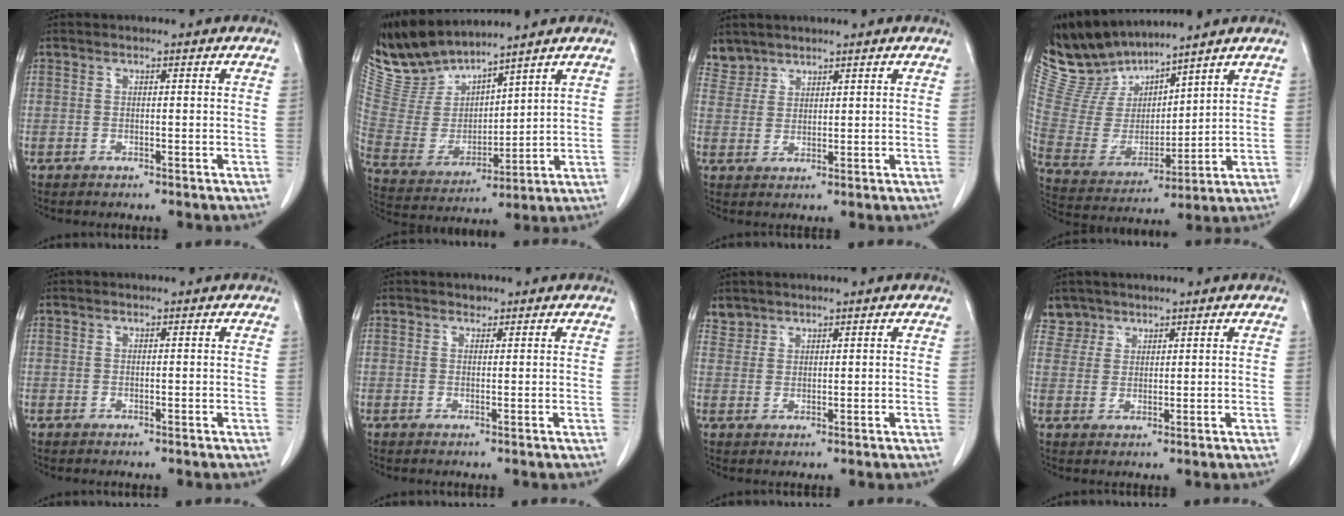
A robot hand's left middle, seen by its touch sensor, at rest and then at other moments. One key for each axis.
{"total": 10.0, "fx": 9.8, "fy": 1.3, "fz": 1.6, "tx": -0.058, "ty": 0.001, "tz": 0.219}
{"total": 3.4, "fx": 3.1, "fy": 1.5, "fz": -0.6, "tx": 0.017, "ty": 0.007, "tz": 0.063}
{"total": 12.0, "fx": 11.5, "fy": 2.6, "fz": 2.0, "tx": -0.069, "ty": 0.003, "tz": 0.251}
{"total": 0.0}
{"total": 0.7, "fx": 0.6, "fy": 0.5, "fz": 0.0, "tx": 0.000, "ty": -0.001, "tz": 0.007}
{"total": 2.1, "fx": 1.8, "fy": 1.0, "fz": -0.4, "tx": 0.011, "ty": 0.007, "tz": 0.033}
{"total": 3.1, "fx": 2.5, "fy": 1.8, "fz": -0.7, "tx": 0.020, "ty": 0.003, "tz": 0.046}